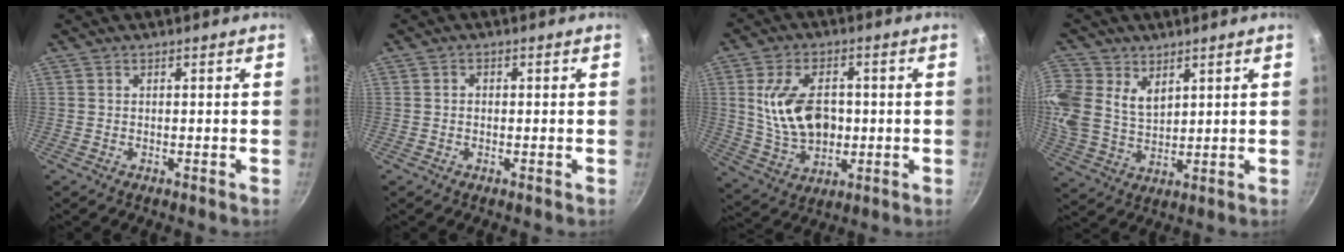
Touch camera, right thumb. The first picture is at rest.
{"total": 1.0, "force": [-0.1, 0.9, 0.5], "torque": [-0.011, 0.005, -0.002]}
{"total": 14.0, "force": [0.8, 9.1, 10.7], "torque": [-0.165, -0.003, 0.023]}
{"total": 13.8, "force": [5.6, 10.2, 7.5], "torque": [-0.184, 0.003, 0.119]}